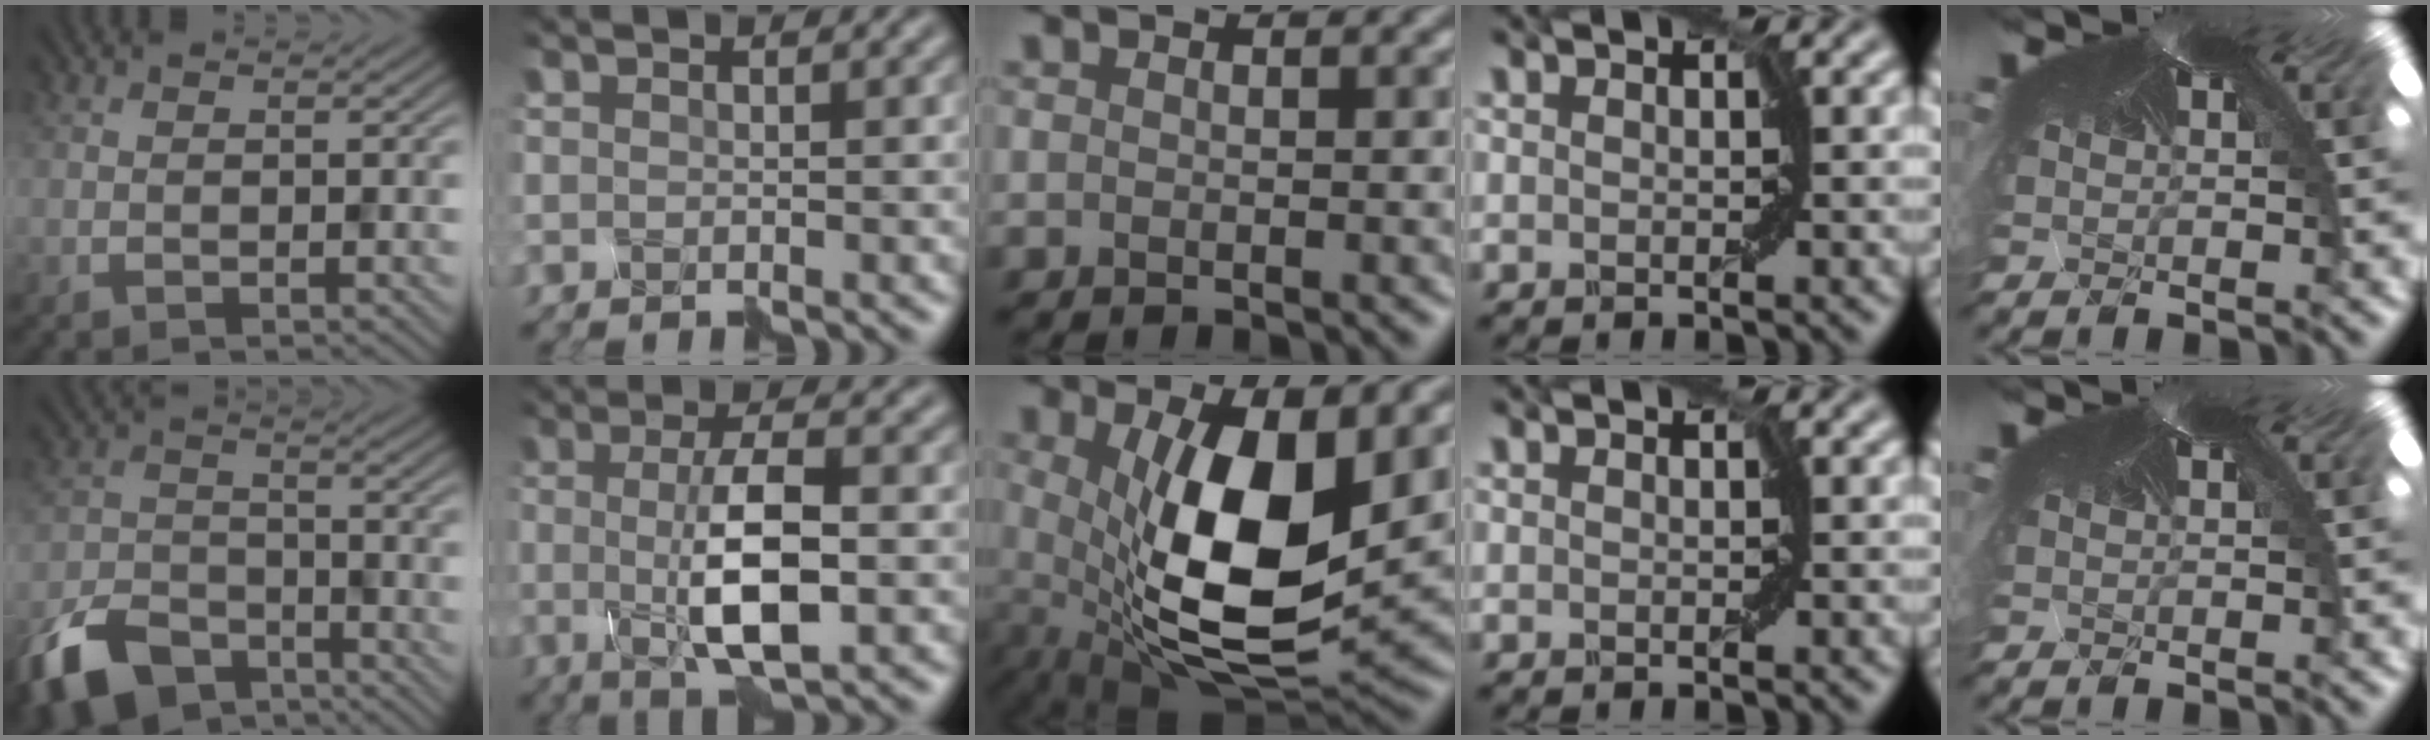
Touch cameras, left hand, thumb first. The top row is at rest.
{"thumb": {"total": 8.9, "force": [-7.9, 3.6, 2.2], "torque": [-0.050, -0.015, -0.129]}, "index": {"total": 5.7, "force": [-0.7, 1.1, 5.5], "torque": [-0.111, -0.004, -0.007]}, "middle": {"total": 10.7, "force": [1.0, 4.2, 9.8], "torque": [-0.177, -0.012, 0.029]}}